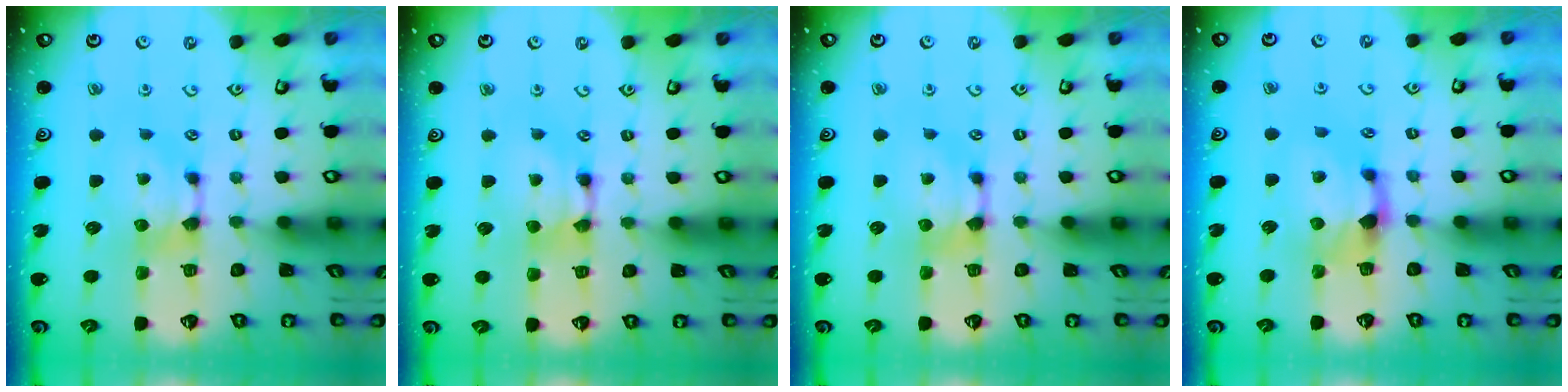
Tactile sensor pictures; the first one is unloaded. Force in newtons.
{"total": 1.9, "press": 1.9, "slide": 0.2}
{"total": 0.0}
{"total": 1.9, "press": 1.1, "slide": 1.5}